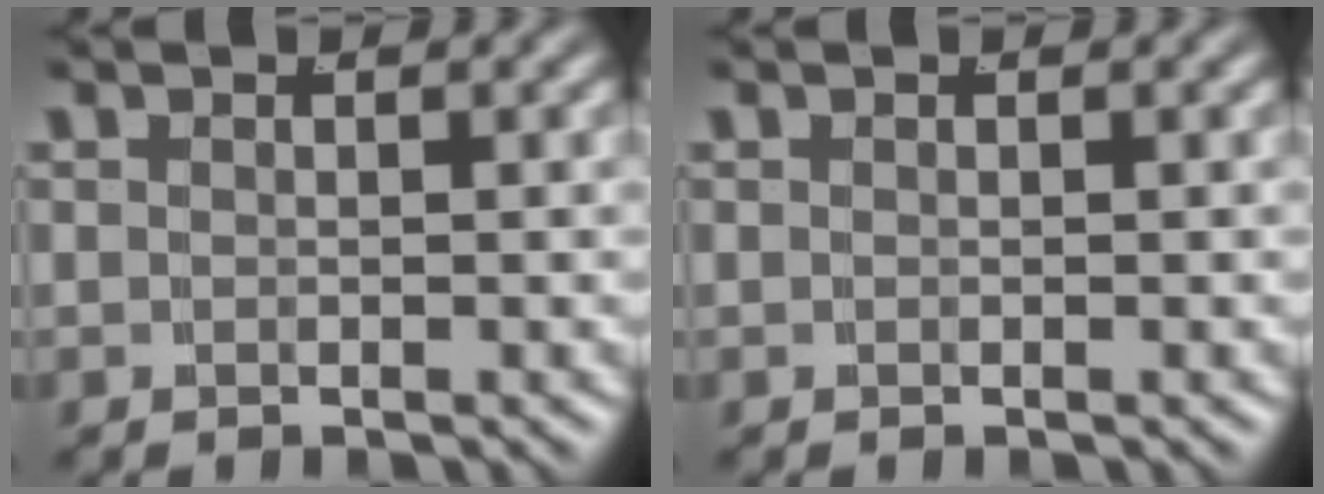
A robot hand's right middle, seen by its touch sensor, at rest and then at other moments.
{"total": 0.0}